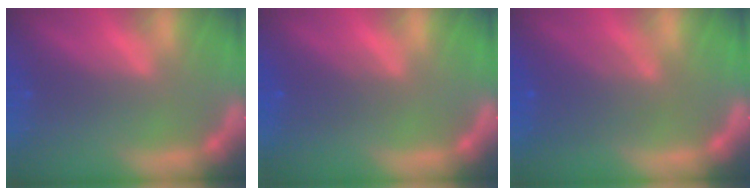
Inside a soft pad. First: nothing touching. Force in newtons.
{"total": 2.5}
{"total": 5.6}